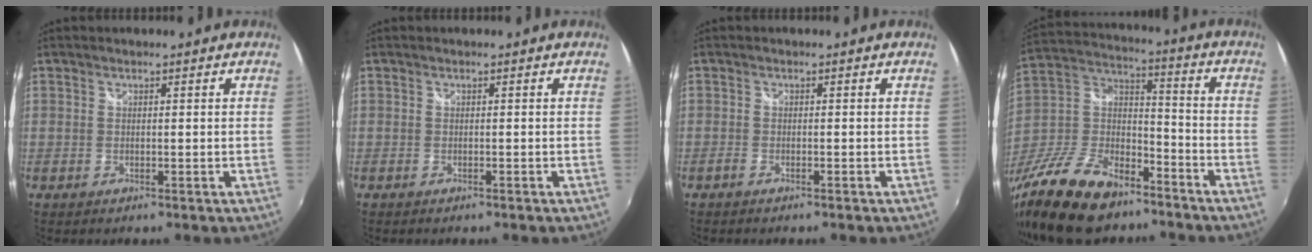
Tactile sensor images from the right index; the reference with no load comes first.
{"total": 0.7, "force": [-0.6, 0.2, 0.2], "torque": [-0.006, -0.002, -0.011]}
{"total": 1.3, "force": [-1.2, 0.3, 0.5], "torque": [-0.021, -0.001, -0.026]}
{"total": 24.1, "force": [-16.5, 11.2, 13.5], "torque": [-0.304, -0.007, -0.282]}